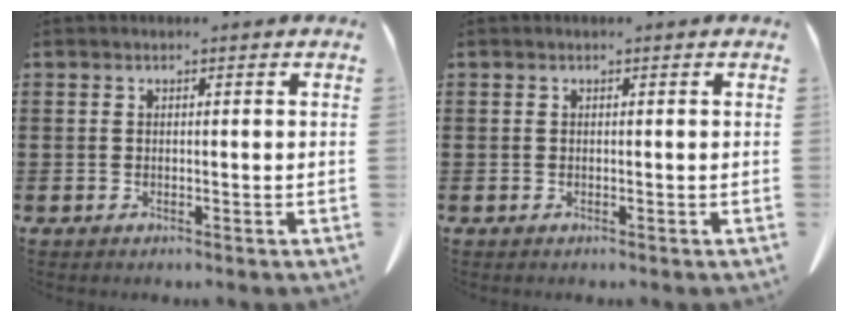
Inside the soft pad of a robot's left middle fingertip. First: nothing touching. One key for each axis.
{"total": 0.0}